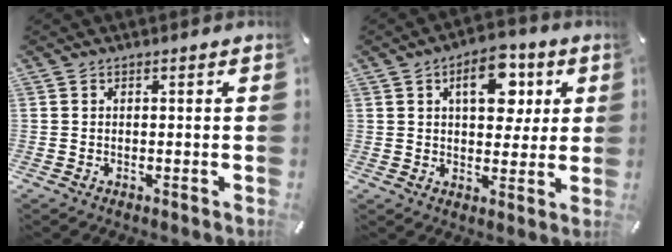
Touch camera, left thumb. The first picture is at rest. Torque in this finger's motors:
{"motor_torque": [0.40, 0.52, 1.24, -0.72, 0.31]}